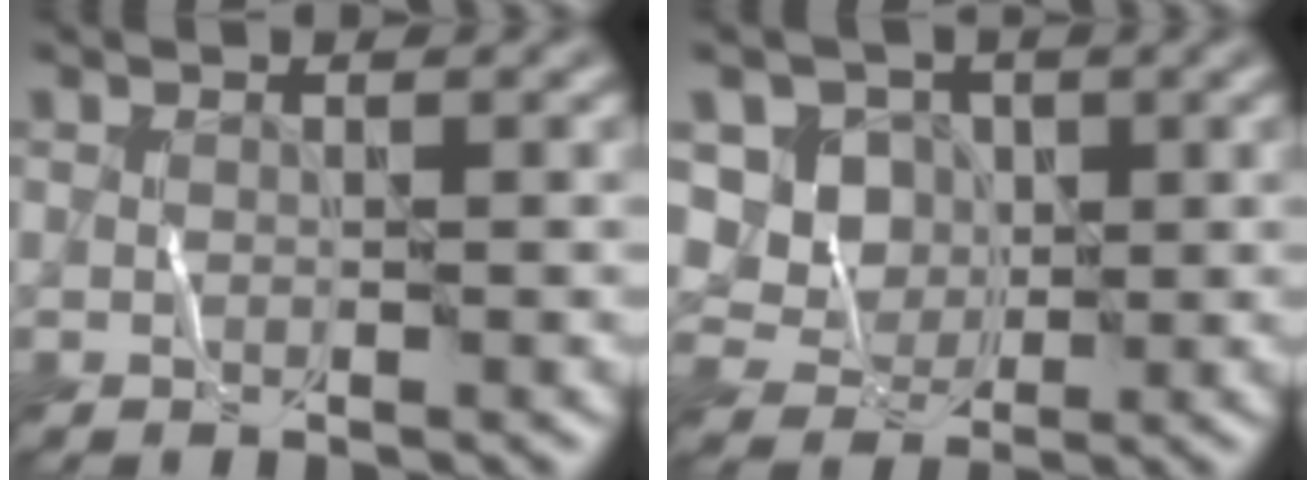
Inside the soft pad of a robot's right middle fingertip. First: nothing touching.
{"total": 4.8, "force": [1.8, 4.1, 1.7], "torque": [-0.052, -0.005, 0.045]}